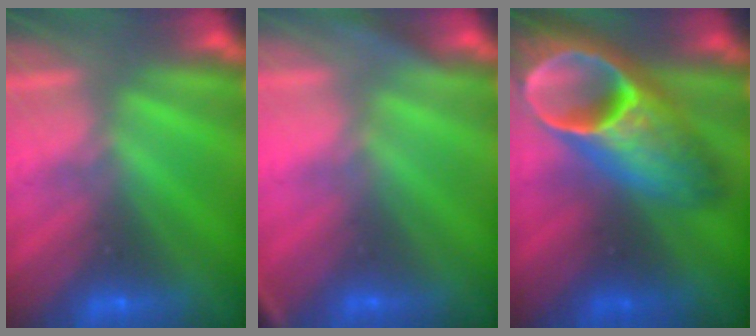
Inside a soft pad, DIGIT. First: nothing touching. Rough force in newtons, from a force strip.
{"total": 2.8}
{"total": 13.7}